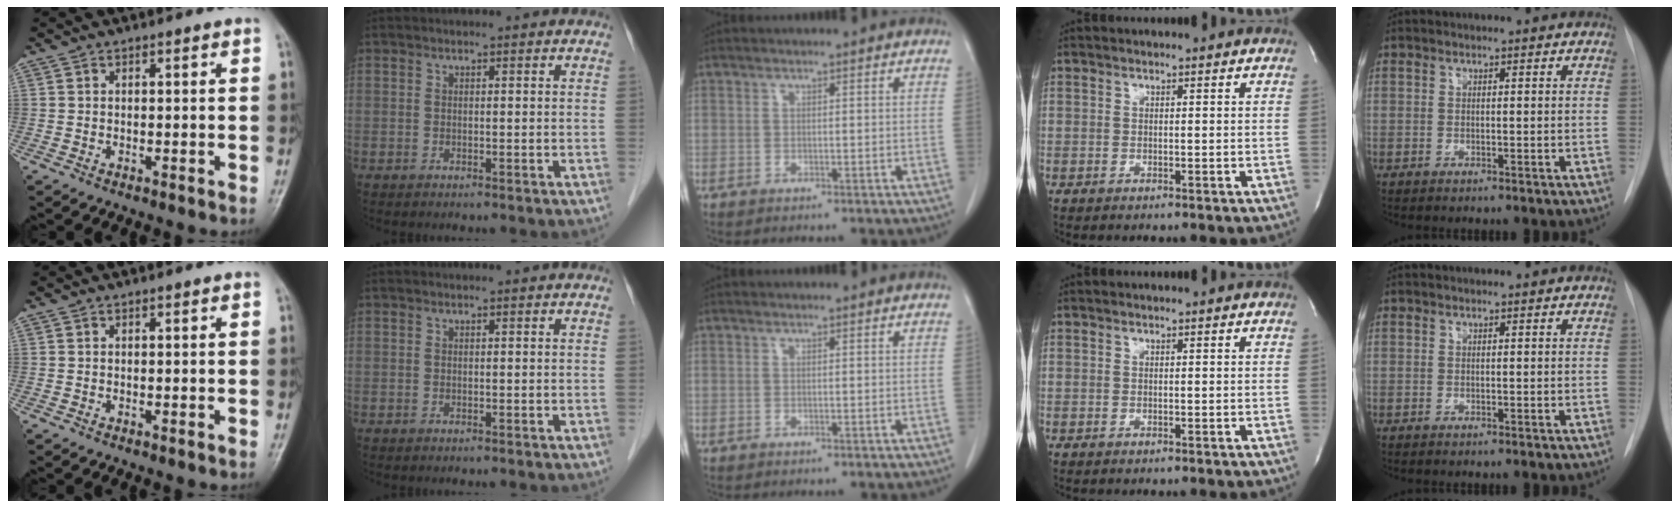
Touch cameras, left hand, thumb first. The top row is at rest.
{}